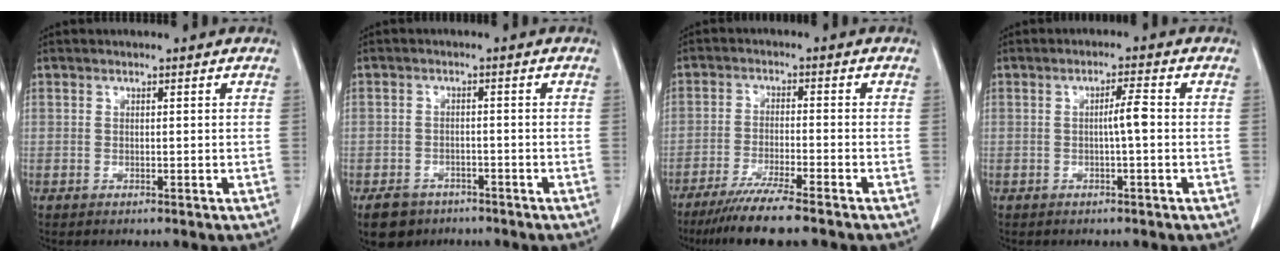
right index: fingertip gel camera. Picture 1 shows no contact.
{"total": 4.9, "force": [-3.4, 3.4, 1.1], "torque": [-0.022, 0.003, -0.052]}
{"total": 8.0, "force": [-6.4, -0.4, 4.9], "torque": [-0.077, -0.022, -0.107]}
{"total": 2.8, "force": [-0.2, 0.0, 2.8], "torque": [-0.047, 0.002, -0.005]}